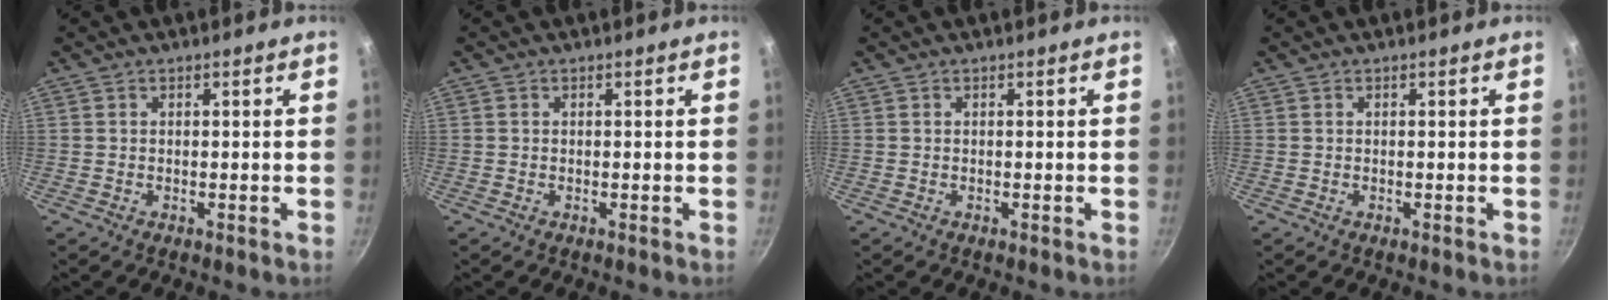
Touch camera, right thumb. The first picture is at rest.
{"total": 0.0}
{"total": 0.0}
{"total": 0.0}